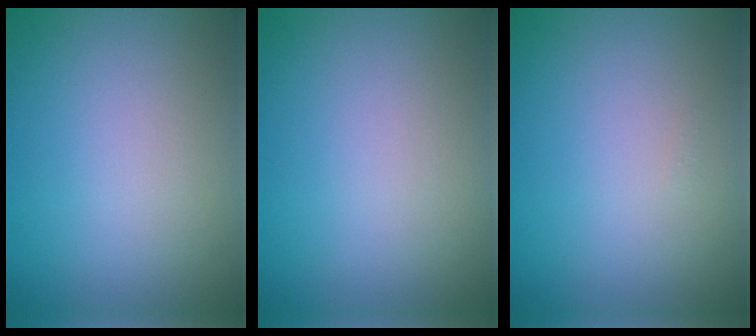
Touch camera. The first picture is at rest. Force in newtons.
{"total": 0.0}
{"total": 0.0}